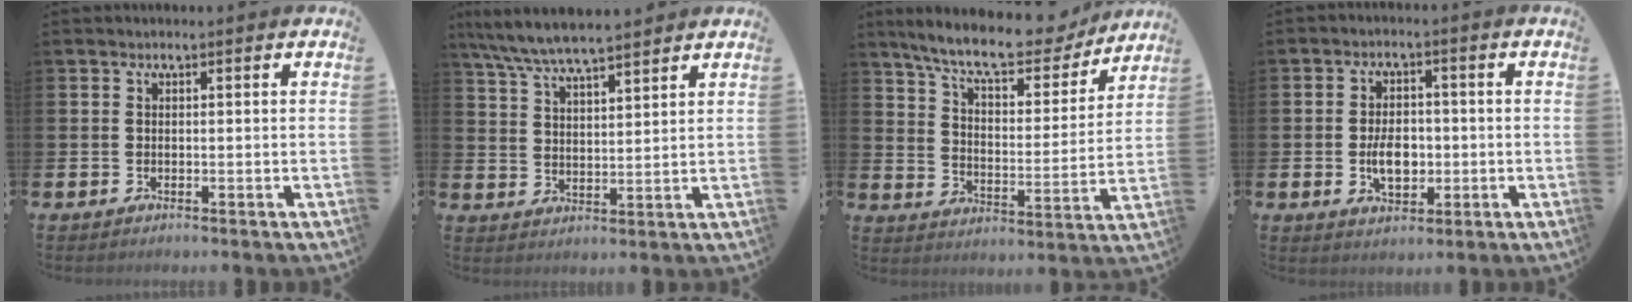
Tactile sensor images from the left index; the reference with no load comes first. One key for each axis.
{"total": 6.6, "fx": 6.3, "fy": 0.5, "fz": 1.9, "tx": -0.061, "ty": -0.028, "tz": 0.113}
{"total": 10.4, "fx": 9.2, "fy": 2.3, "fz": 4.2, "tx": -0.105, "ty": -0.056, "tz": 0.156}
{"total": 5.0, "fx": -0.7, "fy": 3.2, "fz": 3.8, "tx": -0.052, "ty": 0.002, "tz": -0.018}